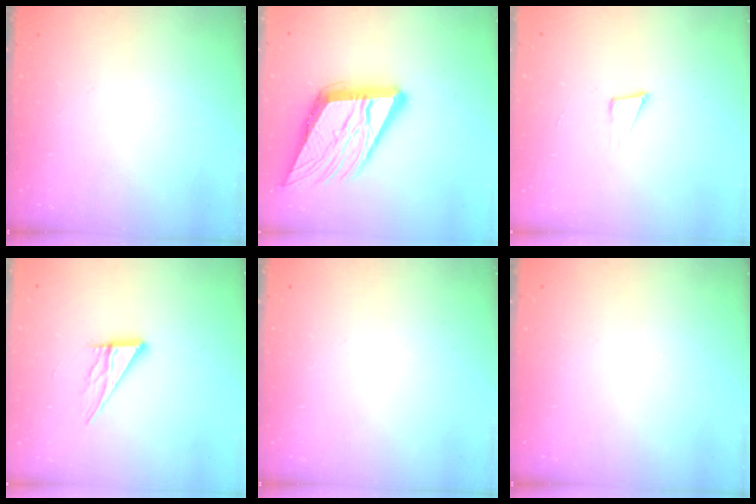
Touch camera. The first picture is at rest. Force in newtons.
{"total": 20.5, "press": 20.2, "slide": 3.3}
{"total": 4.0, "press": 2.5, "slide": 3.1}
{"total": 10.2, "press": 10.1, "slide": 0.9}
{"total": 0.0}
{"total": 0.0}